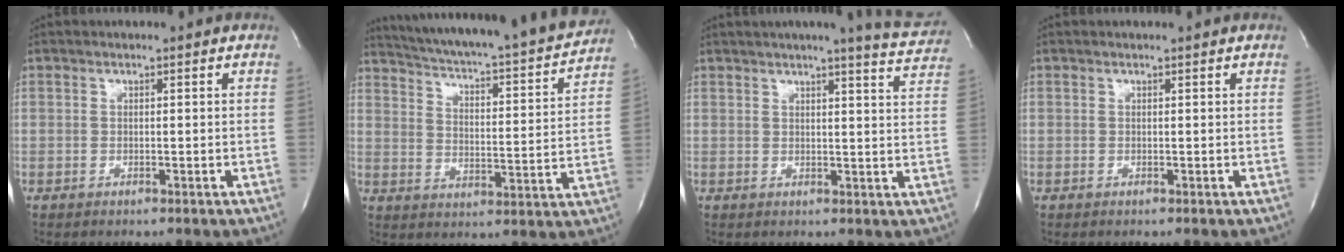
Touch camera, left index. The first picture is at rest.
{"total": 22.4, "force": [20.7, 1.6, 8.4], "torque": [-0.137, -0.045, 0.276]}
{"total": 10.2, "force": [9.2, -0.2, 4.3], "torque": [-0.050, -0.020, 0.090]}
{"total": 0.5, "force": [0.5, 0.0, 0.2], "torque": [-0.003, 0.011, 0.007]}